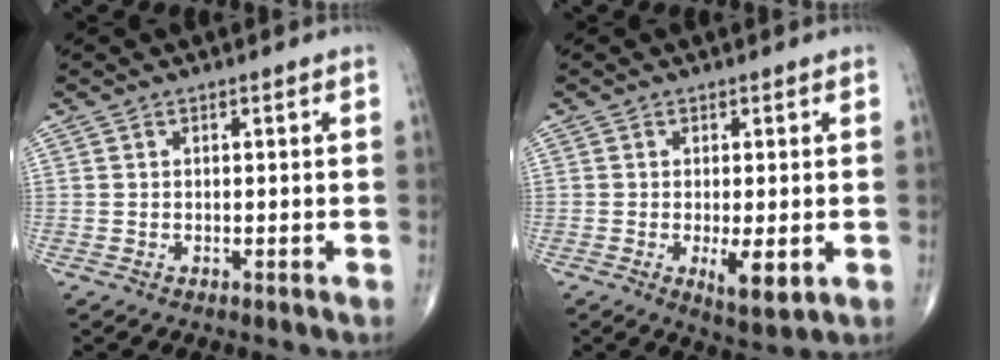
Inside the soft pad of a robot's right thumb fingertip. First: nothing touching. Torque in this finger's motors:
{"motor_torque": [0.91, 1.07, 0.31, -0.01, 0.19]}